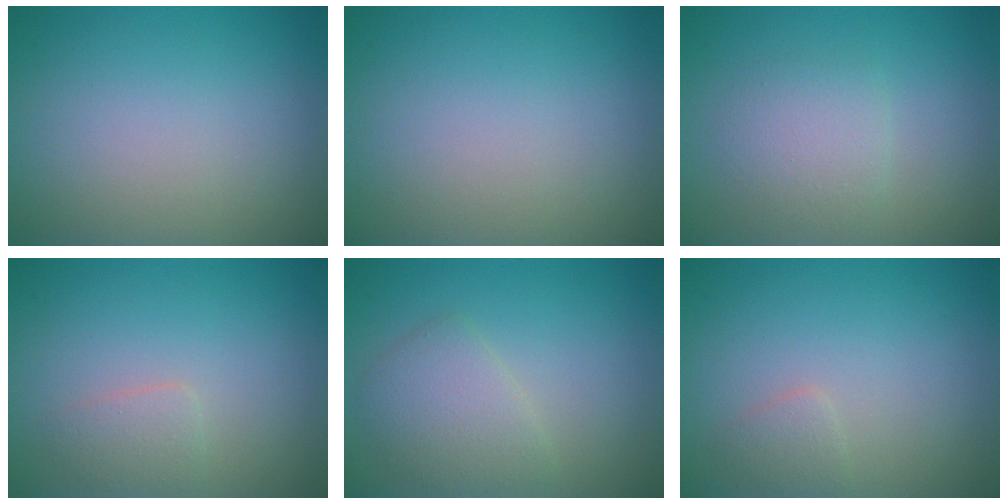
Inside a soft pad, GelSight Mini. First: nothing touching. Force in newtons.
{"total": 0.0}
{"total": 2.3, "press": 2.3, "slide": 0.1}
{"total": 1.4, "press": 1.4, "slide": 0.1}
{"total": 2.9, "press": 2.9, "slide": 0.2}
{"total": 1.1, "press": 1.1, "slide": 0.1}